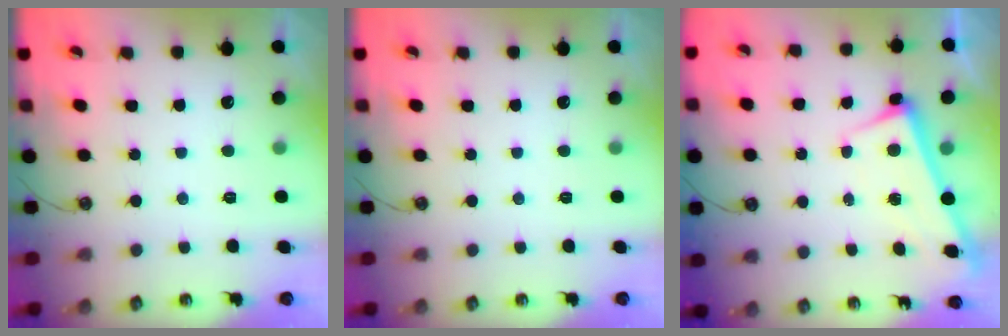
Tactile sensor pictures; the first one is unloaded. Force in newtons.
{"total": 0.0}
{"total": 2.9, "press": 2.8, "slide": 0.4}